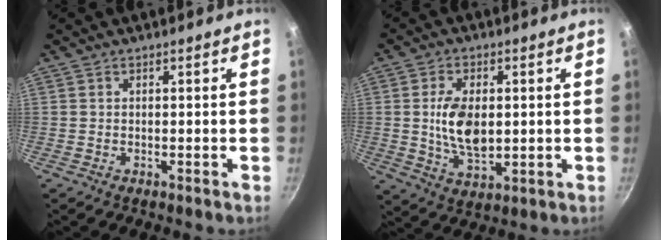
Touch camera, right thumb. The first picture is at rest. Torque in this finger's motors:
{"motor_torque": [1.61, 1.28, 1.11, -0.38, 0.12]}